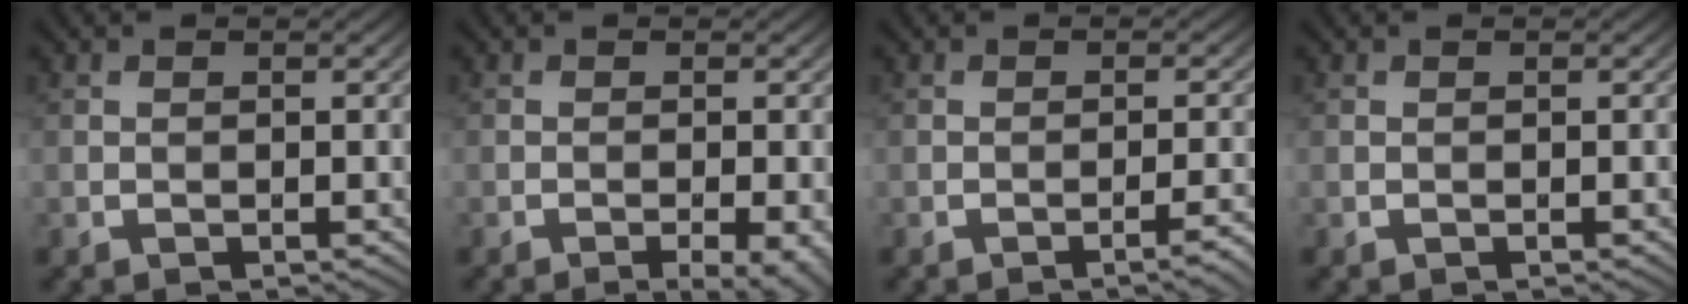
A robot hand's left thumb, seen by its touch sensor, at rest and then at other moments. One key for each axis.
{"total": 3.7, "fx": -1.5, "fy": 0.9, "fz": 3.3, "tx": -0.048, "ty": 0.001, "tz": -0.018}
{"total": 2.1, "fx": -1.6, "fy": -0.5, "fz": 1.2, "tx": -0.021, "ty": 0.005, "tz": -0.024}
{"total": 0.0}